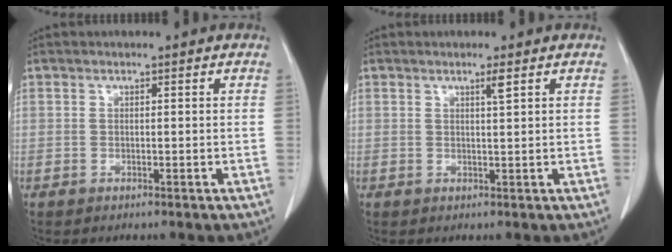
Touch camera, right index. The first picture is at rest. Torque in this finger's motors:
{"motor_torque": [0.03, 0.04, 0.00, 0.02]}